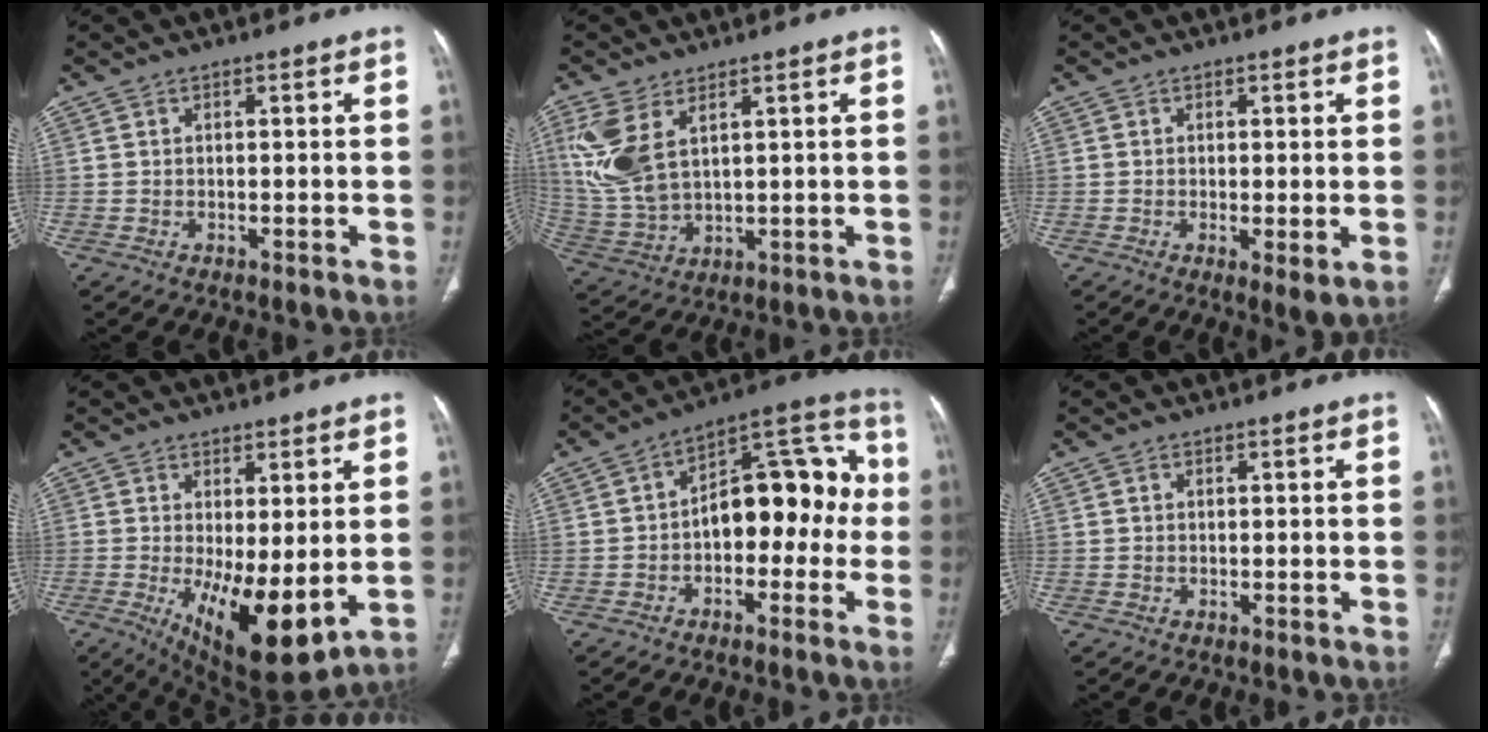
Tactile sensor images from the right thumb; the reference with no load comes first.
{"total": 11.3, "force": [4.6, 5.9, 8.5], "torque": [-0.199, -0.010, 0.112]}
{"total": 3.2, "force": [-0.4, 0.8, 3.1], "torque": [-0.059, -0.016, -0.009]}
{"total": 13.4, "force": [-1.7, 4.9, 12.4], "torque": [-0.195, -0.030, -0.006]}
{"total": 15.7, "force": [-1.6, 9.3, 12.6], "torque": [-0.131, 0.057, -0.036]}
{"total": 0.0}